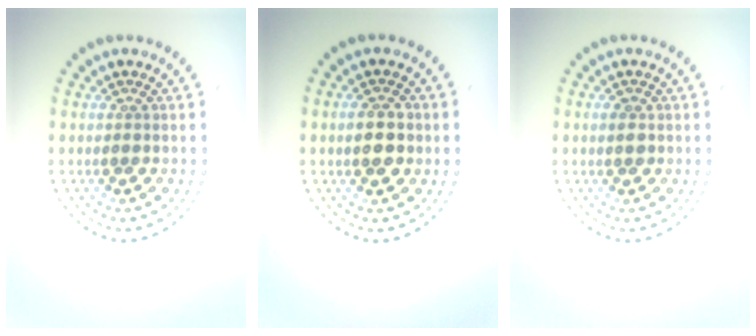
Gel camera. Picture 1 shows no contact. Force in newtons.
{"total": 2.7, "press": 2.7, "slide": 0.1}
{"total": 1.0, "press": 1.0, "slide": 0.1}